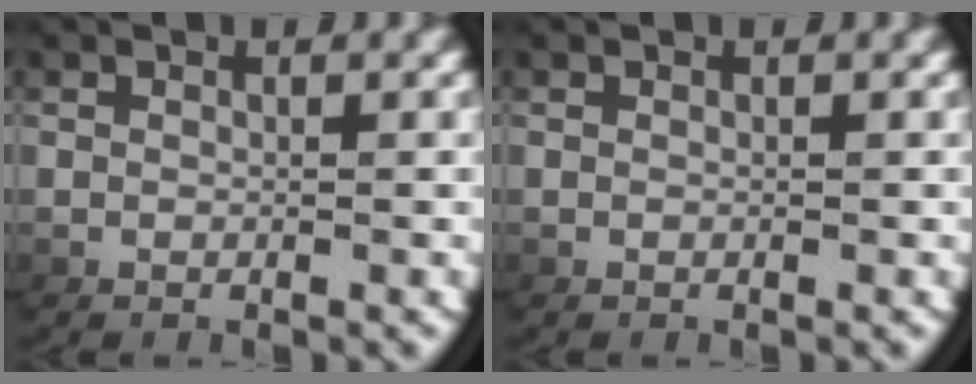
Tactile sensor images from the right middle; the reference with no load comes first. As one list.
[{"total": 0.0}]